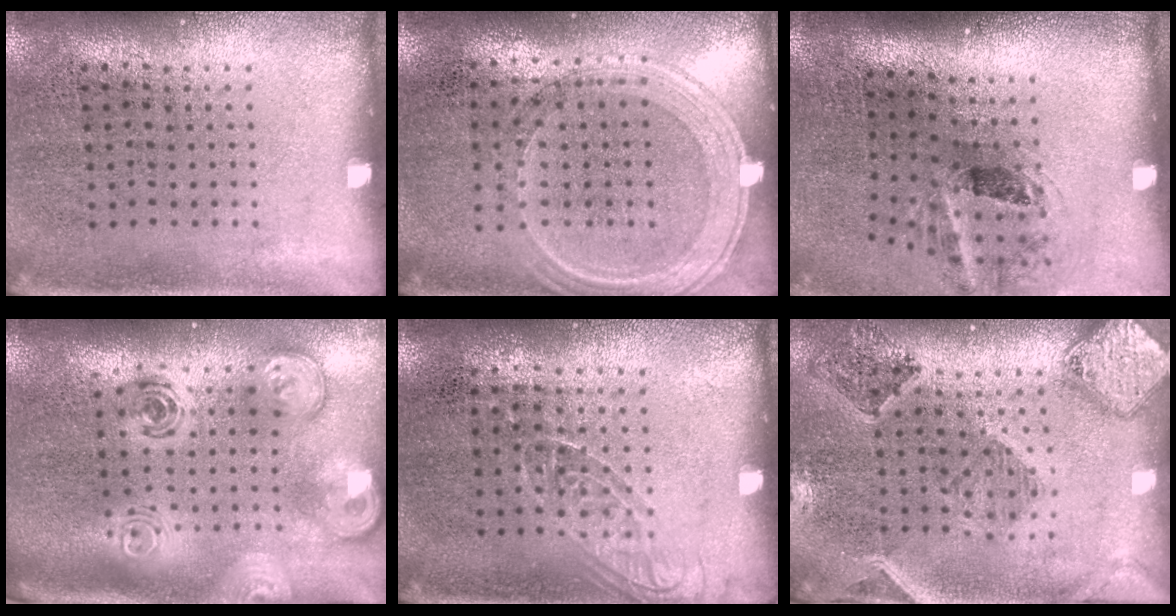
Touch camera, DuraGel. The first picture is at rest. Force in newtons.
{"total": 1.2, "press": 1.1, "slide": 0.4}
{"total": 1.5, "press": 1.1, "slide": 1.1}
{"total": 3.1, "press": 2.1, "slide": 2.3}
{"total": 1.1, "press": 0.9, "slide": 0.5}
{"total": 1.5, "press": 1.4, "slide": 0.3}